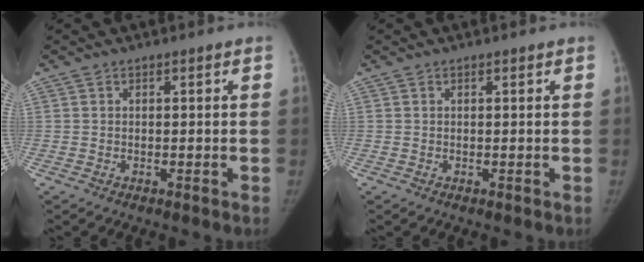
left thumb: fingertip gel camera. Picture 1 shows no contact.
{"total": 0.0}